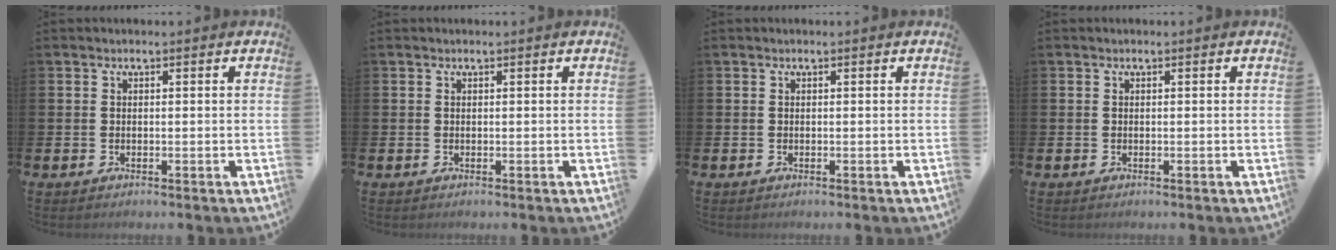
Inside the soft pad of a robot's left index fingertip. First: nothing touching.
{"total": 0.0}
{"total": 0.0}
{"total": 0.0}